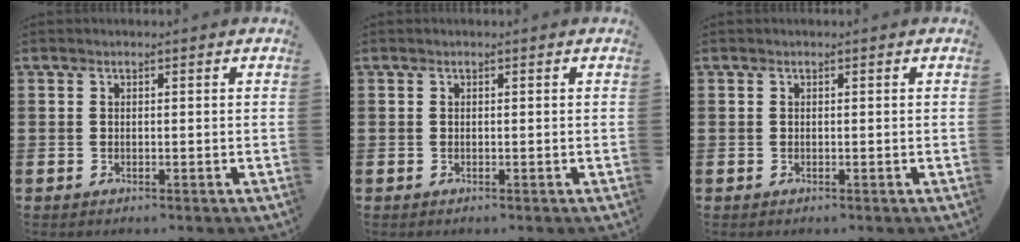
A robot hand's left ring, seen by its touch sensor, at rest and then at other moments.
{"total": 0.0}
{"total": 0.0}